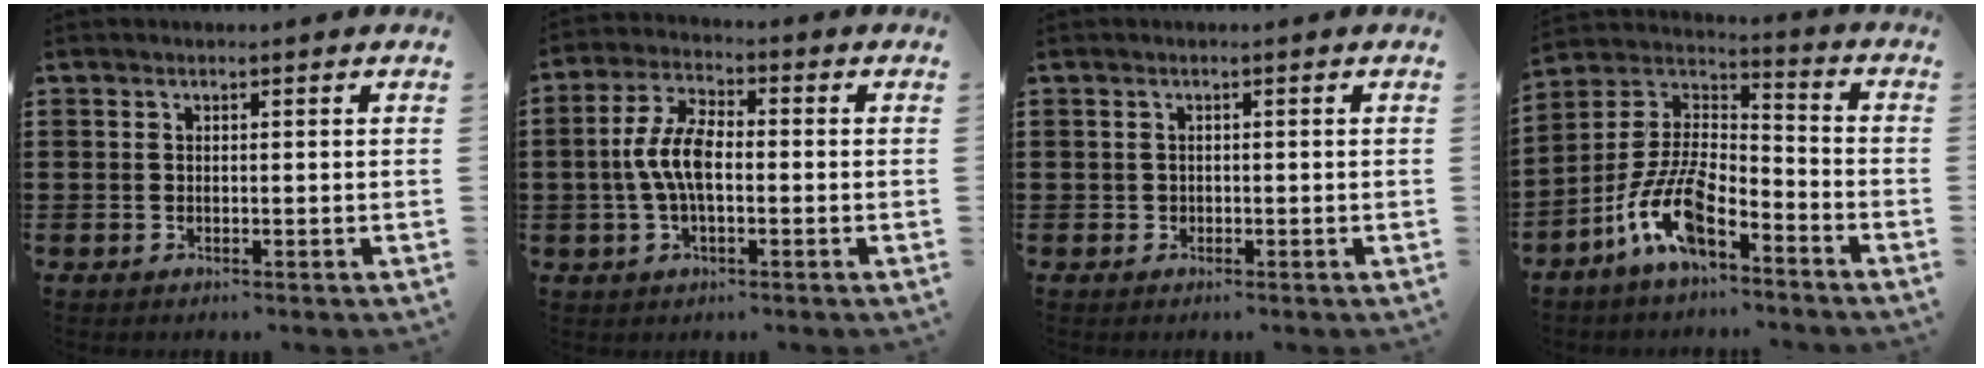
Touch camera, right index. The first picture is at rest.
{"total": 7.1, "force": [-0.7, 3.2, 6.3], "torque": [-0.149, -0.002, -0.021]}
{"total": 0.5, "force": [0.0, 0.5, 0.2], "torque": [-0.005, 0.000, 0.001]}
{"total": 10.8, "force": [-6.9, 3.8, 7.4], "torque": [-0.173, -0.001, -0.135]}